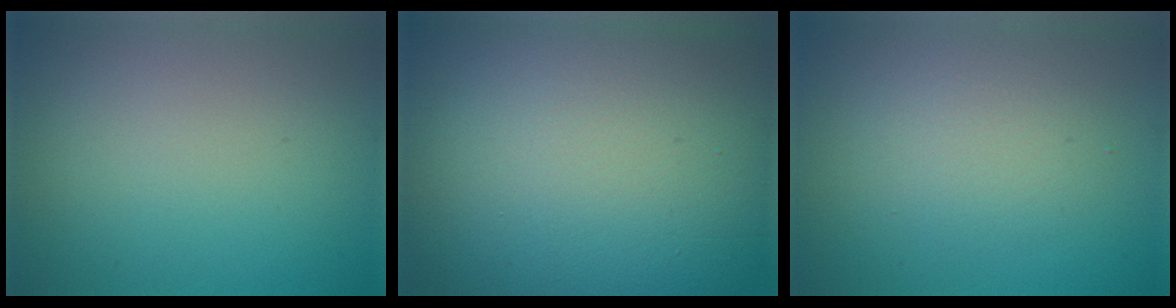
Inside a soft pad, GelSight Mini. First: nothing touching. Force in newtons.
{"total": 22.3, "press": 22.2, "slide": 1.1}
{"total": 2.8, "press": 2.8, "slide": 0.1}